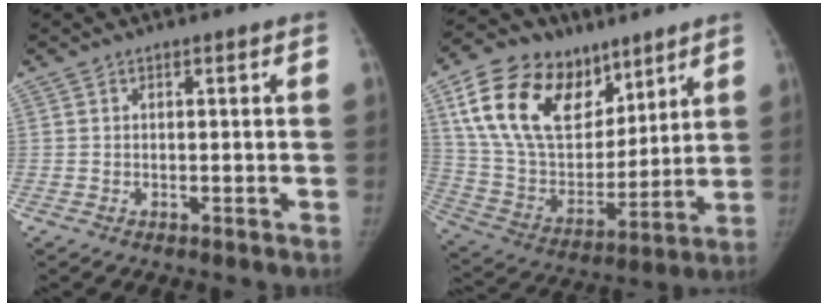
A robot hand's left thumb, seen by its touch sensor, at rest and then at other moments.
{"total": 24.9, "force": [13.1, 15.7, 14.4], "torque": [-0.239, -0.026, 0.243]}